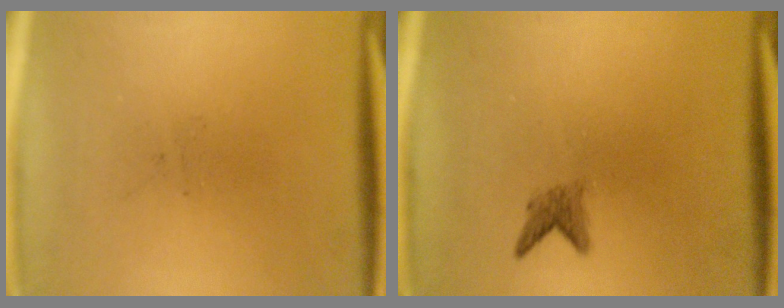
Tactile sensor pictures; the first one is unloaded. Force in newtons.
{"total": 1.7}